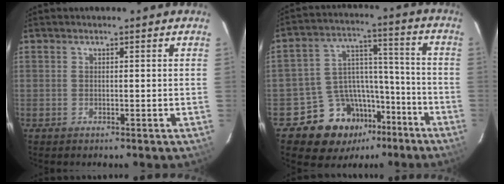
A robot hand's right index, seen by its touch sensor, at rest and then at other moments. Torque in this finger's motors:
{"motor_torque": [1.06, -0.90, 0.30, 0.00]}